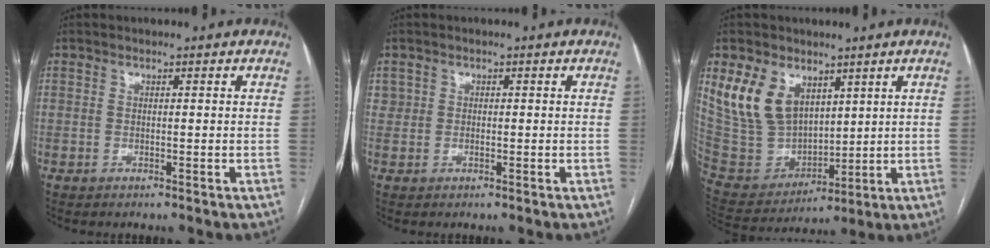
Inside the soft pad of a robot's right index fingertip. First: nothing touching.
{"total": 1.7, "force": [0.2, 1.6, 0.5], "torque": [-0.011, 0.011, 0.009]}
{"total": 13.2, "force": [6.6, 8.9, 7.3], "torque": [-0.171, 0.013, 0.150]}